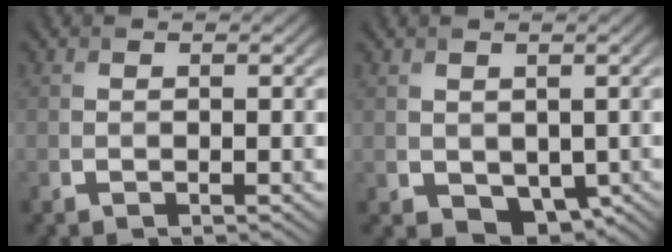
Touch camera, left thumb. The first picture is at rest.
{"total": 2.8, "force": [-0.1, 2.3, 1.6], "torque": [-0.035, -0.011, 0.000]}